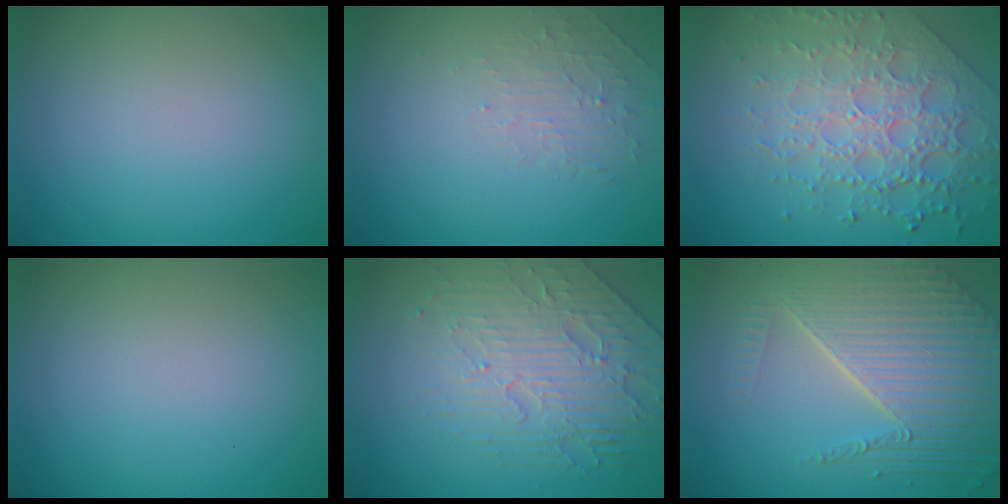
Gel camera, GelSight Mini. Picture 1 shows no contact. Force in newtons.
{"total": 1.8, "press": 0.5, "slide": 1.7}
{"total": 7.6, "press": 5.5, "slide": 5.2}
{"total": 0.0}
{"total": 4.7, "press": 4.2, "slide": 2.2}
{"total": 8.6, "press": 5.7, "slide": 6.5}